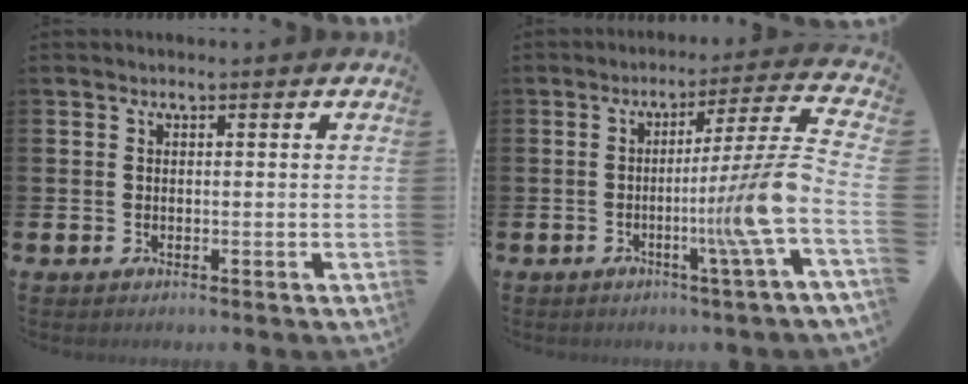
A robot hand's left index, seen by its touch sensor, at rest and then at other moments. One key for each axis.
{"total": 10.2, "fx": -2.2, "fy": -1.8, "fz": 9.8, "tx": -0.140, "ty": -0.038, "tz": -0.057}